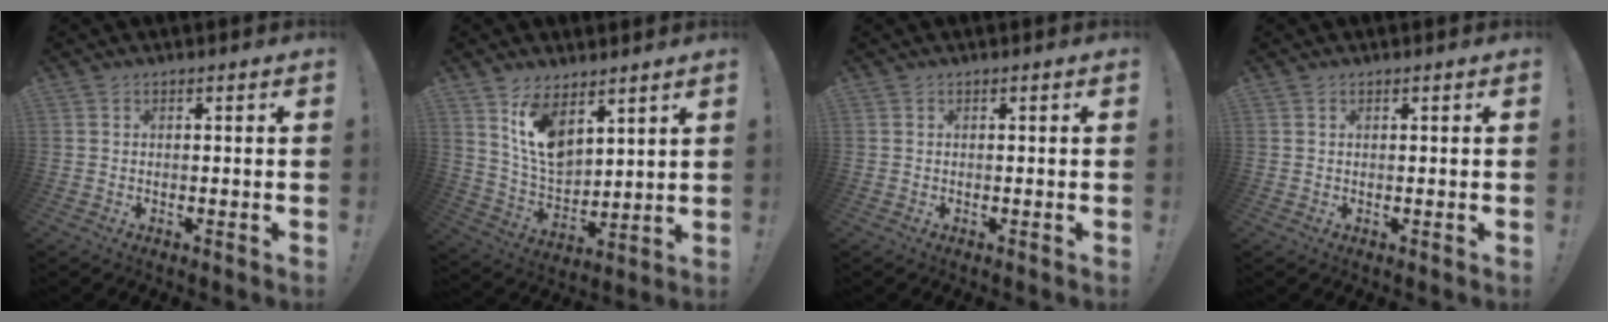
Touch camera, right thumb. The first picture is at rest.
{"total": 11.8, "force": [7.5, 6.8, 6.1], "torque": [-0.116, -0.056, 0.145]}
{"total": 0.0}
{"total": 0.0}